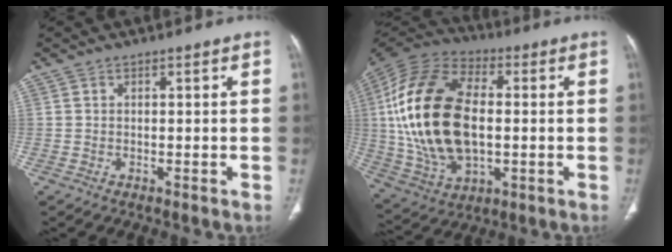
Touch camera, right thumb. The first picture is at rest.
{"total": 25.4, "force": [0.7, 14.7, 20.7], "torque": [-0.414, 0.004, 0.017]}